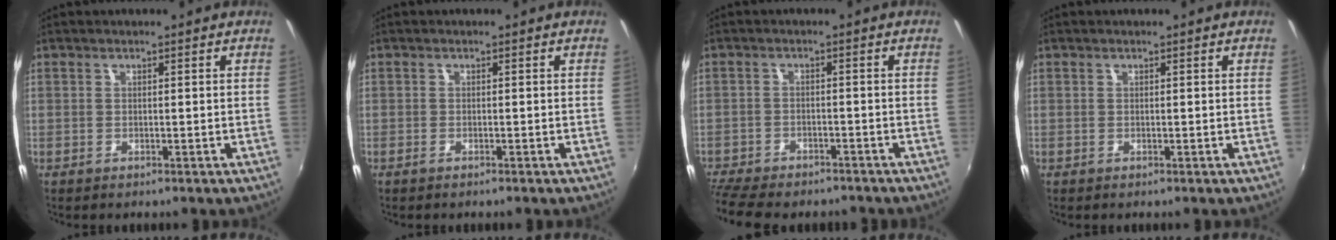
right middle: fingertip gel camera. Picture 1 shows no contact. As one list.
[{"total": 1.1, "force": [-0.9, 0.1, 0.6], "torque": [-0.011, -0.004, -0.018]}, {"total": 11.9, "force": [-10.3, 3.7, 4.8], "torque": [-0.125, -0.031, -0.167]}, {"total": 0.0}]